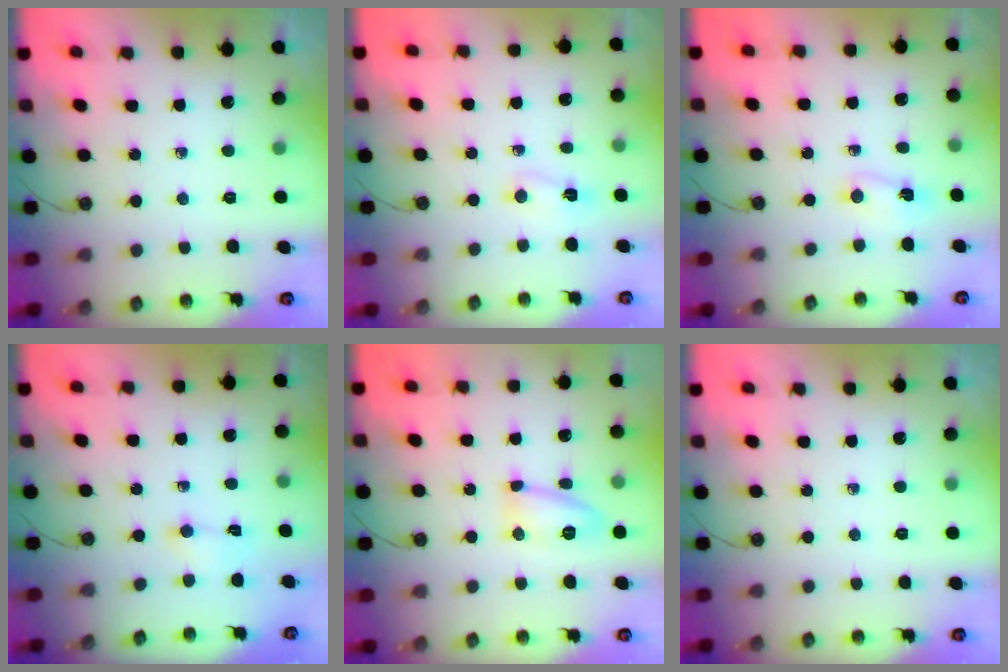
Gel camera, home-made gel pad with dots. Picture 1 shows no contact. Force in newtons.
{"total": 2.4, "press": 2.3, "slide": 0.7}
{"total": 2.0, "press": 1.6, "slide": 1.2}
{"total": 1.6, "press": 1.4, "slide": 0.7}
{"total": 9.3, "press": 9.3, "slide": 1.0}
{"total": 0.0}